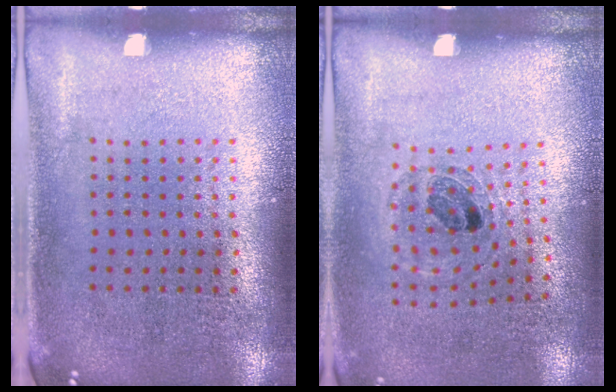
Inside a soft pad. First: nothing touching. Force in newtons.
{"total": 0.9, "press": 0.9, "slide": 0.3}